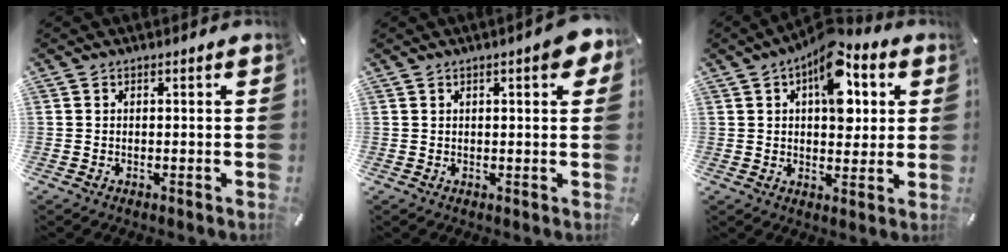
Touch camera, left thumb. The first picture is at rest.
{"total": 4.3, "force": [1.3, 1.7, 3.8], "torque": [-0.058, 0.003, 0.018]}
{"total": 13.6, "force": [5.1, 7.7, 10.0], "torque": [-0.122, -0.019, 0.083]}